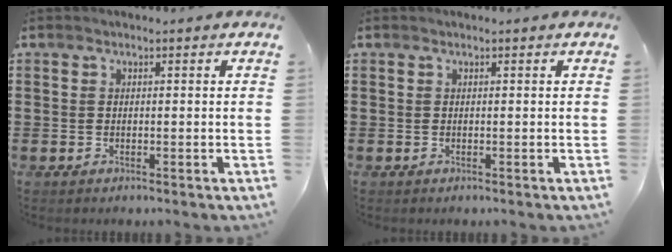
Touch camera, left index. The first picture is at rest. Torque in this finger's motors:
{"motor_torque": [0.00, 0.00, 0.00, 0.00]}